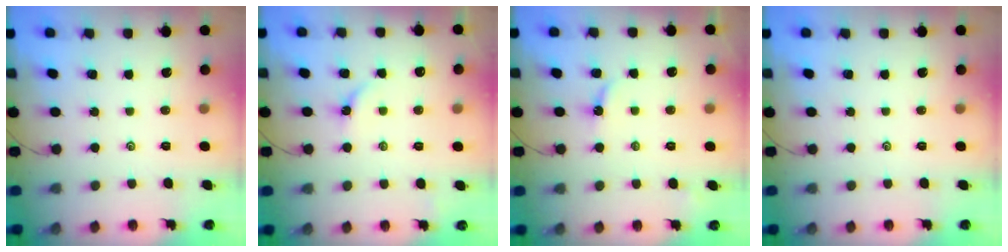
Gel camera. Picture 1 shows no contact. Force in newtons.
{"total": 2.7, "press": 2.6, "slide": 0.6}
{"total": 2.8, "press": 2.8, "slide": 0.2}
{"total": 0.0}